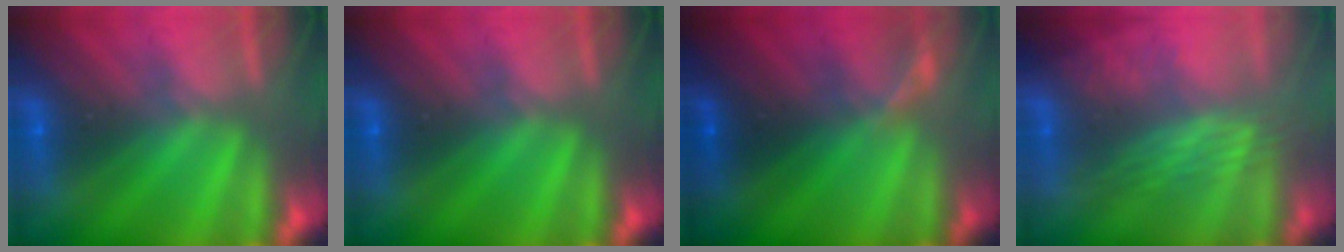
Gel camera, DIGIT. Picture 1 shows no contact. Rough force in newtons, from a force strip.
{"total": 0.0}
{"total": 1.3}
{"total": 3.0}